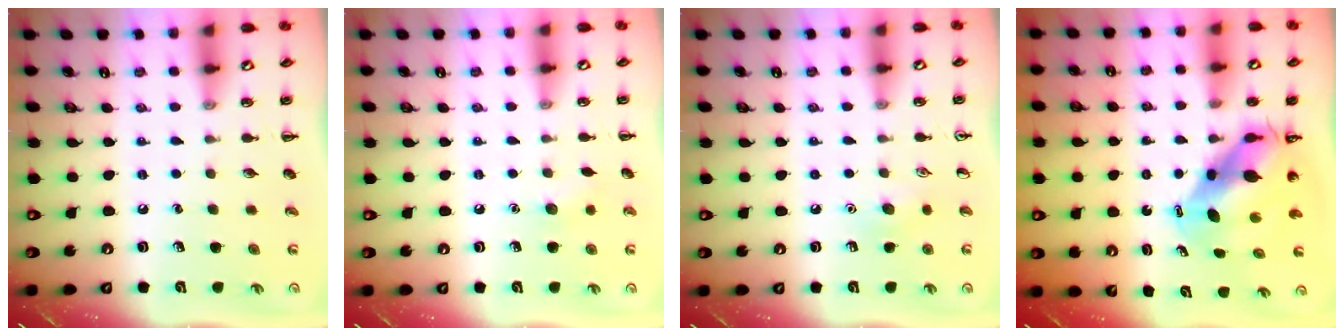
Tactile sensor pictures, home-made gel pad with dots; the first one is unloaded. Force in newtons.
{"total": 4.9, "press": 4.7, "slide": 1.4}
{"total": 7.3, "press": 7.0, "slide": 2.0}
{"total": 8.4, "press": 8.0, "slide": 2.4}